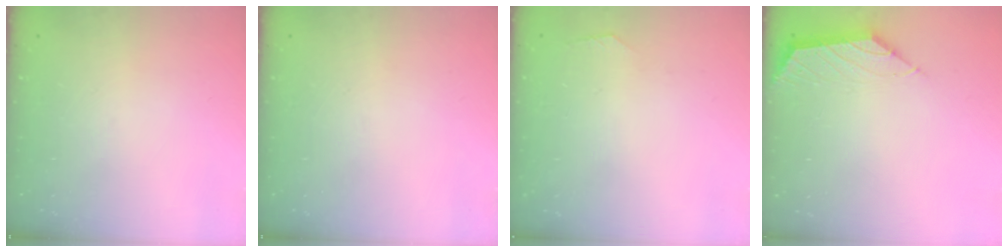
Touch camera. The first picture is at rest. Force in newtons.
{"total": 0.0}
{"total": 1.4, "press": 1.4, "slide": 0.3}
{"total": 2.0, "press": 1.9, "slide": 0.3}